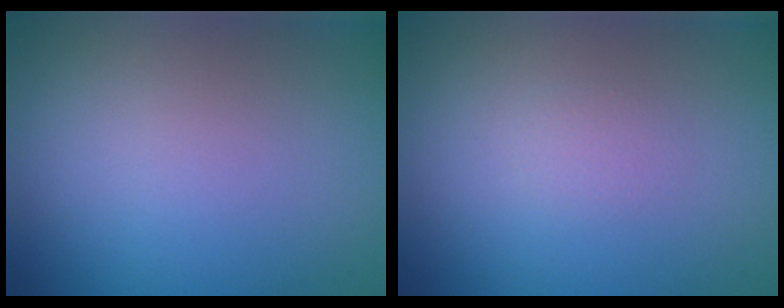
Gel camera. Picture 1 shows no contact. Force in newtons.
{"total": 0.6, "press": 0.6, "slide": 0.1}